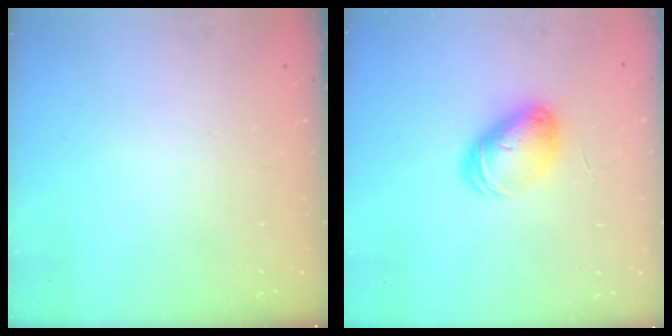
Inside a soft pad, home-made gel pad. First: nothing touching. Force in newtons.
{"total": 8.6, "press": 8.6, "slide": 0.7}